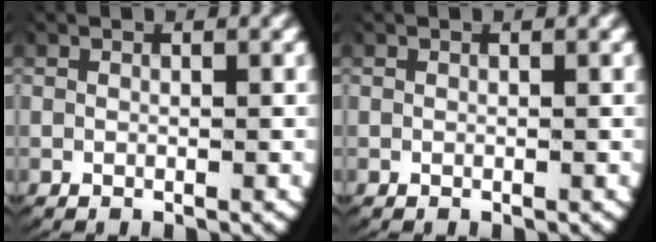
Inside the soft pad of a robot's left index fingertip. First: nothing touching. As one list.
[{"total": 0.0}]